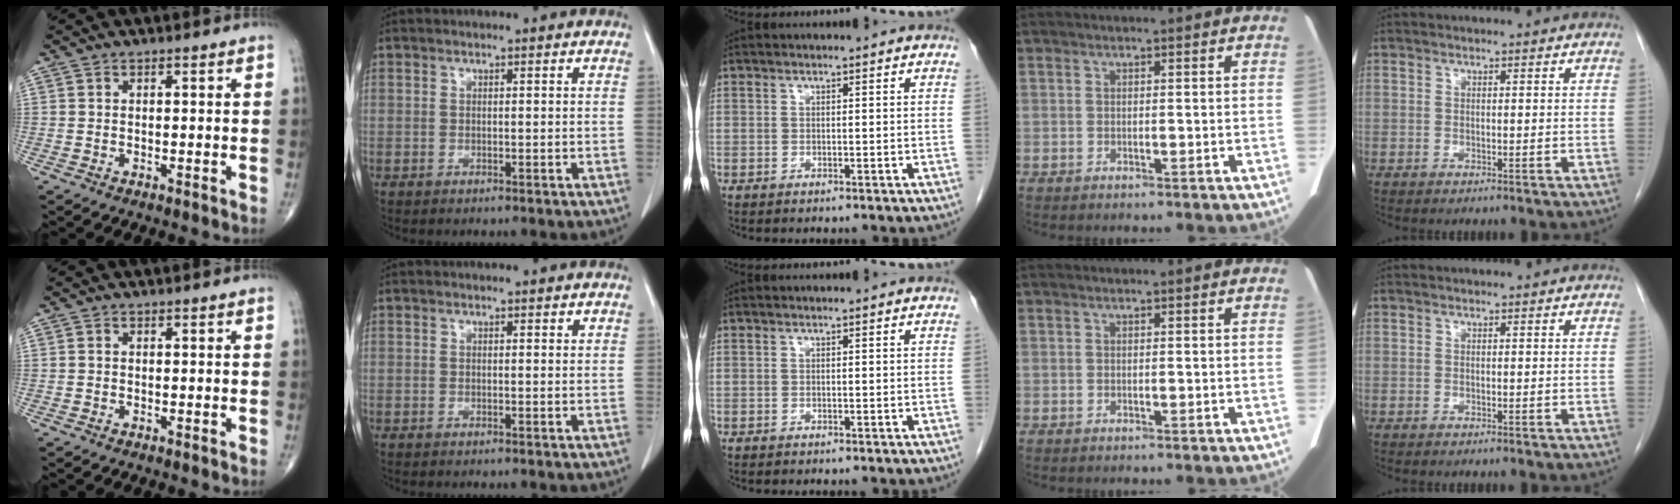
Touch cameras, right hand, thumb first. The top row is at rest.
{}